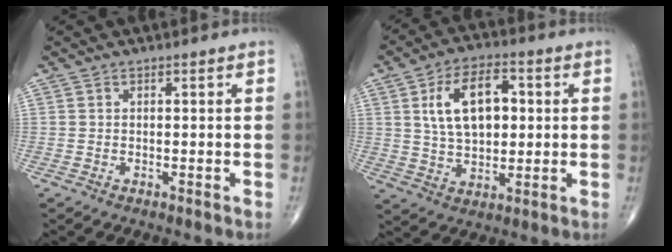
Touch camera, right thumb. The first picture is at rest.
{"total": 13.2, "force": [2.8, 7.7, 10.4], "torque": [-0.157, 0.003, 0.048]}